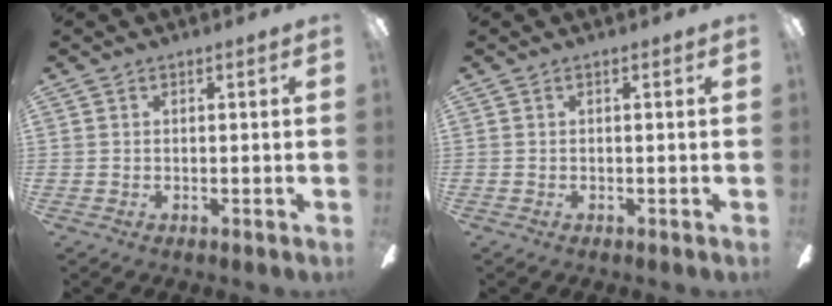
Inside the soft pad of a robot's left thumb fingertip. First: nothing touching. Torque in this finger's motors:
{"motor_torque": [0.00, 0.00, 0.03, 0.05, 0.00]}